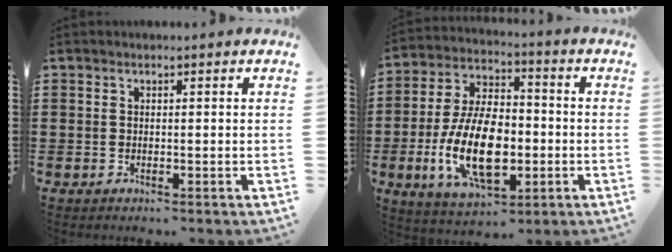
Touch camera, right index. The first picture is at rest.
{"total": 13.6, "force": [-3.3, 6.9, 11.2], "torque": [-0.244, -0.010, -0.062]}